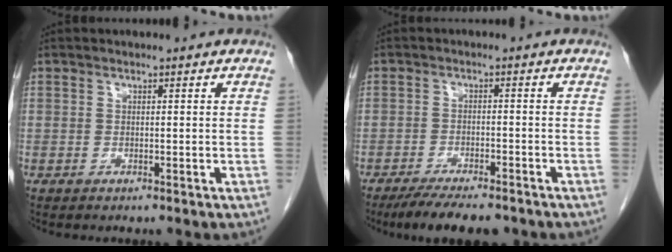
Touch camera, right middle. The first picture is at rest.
{"total": 9.1, "force": [-7.6, 2.0, 4.7], "torque": [-0.068, -0.012, -0.116]}